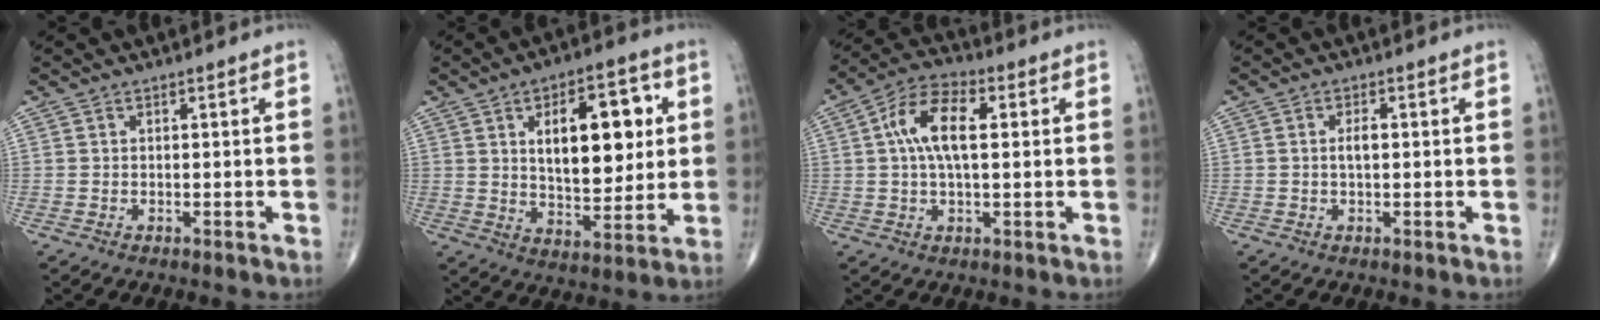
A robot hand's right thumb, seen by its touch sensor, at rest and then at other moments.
{"total": 16.9, "force": [4.1, 8.5, 14.0], "torque": [-0.167, -0.012, 0.067]}
{"total": 10.7, "force": [1.9, 5.2, 9.1], "torque": [-0.171, 0.023, 0.029]}
{"total": 2.1, "force": [0.0, 1.0, 1.8], "torque": [-0.034, 0.003, -0.001]}